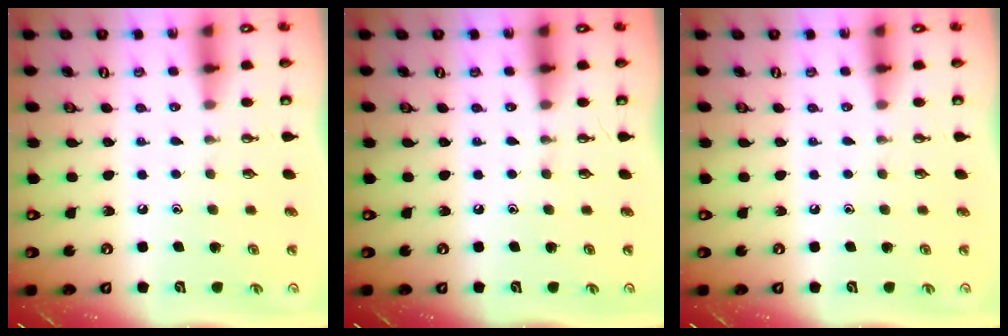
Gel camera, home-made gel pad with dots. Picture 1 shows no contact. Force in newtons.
{"total": 0.0}
{"total": 0.0}